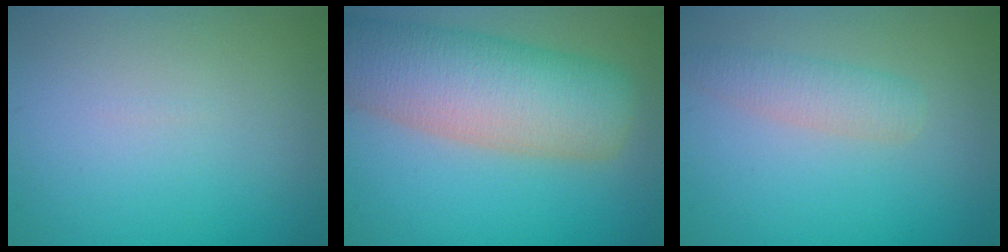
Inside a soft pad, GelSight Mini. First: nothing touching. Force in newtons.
{"total": 10.5, "press": 10.5, "slide": 0.8}
{"total": 2.6, "press": 2.6, "slide": 0.2}